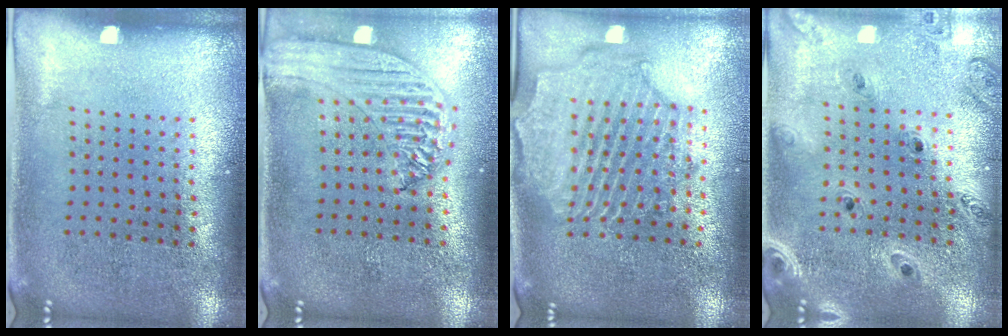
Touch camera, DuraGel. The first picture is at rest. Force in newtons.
{"total": 1.7, "press": 1.7, "slide": 0.5}
{"total": 2.2, "press": 2.1, "slide": 0.8}
{"total": 1.3, "press": 1.3, "slide": 0.2}